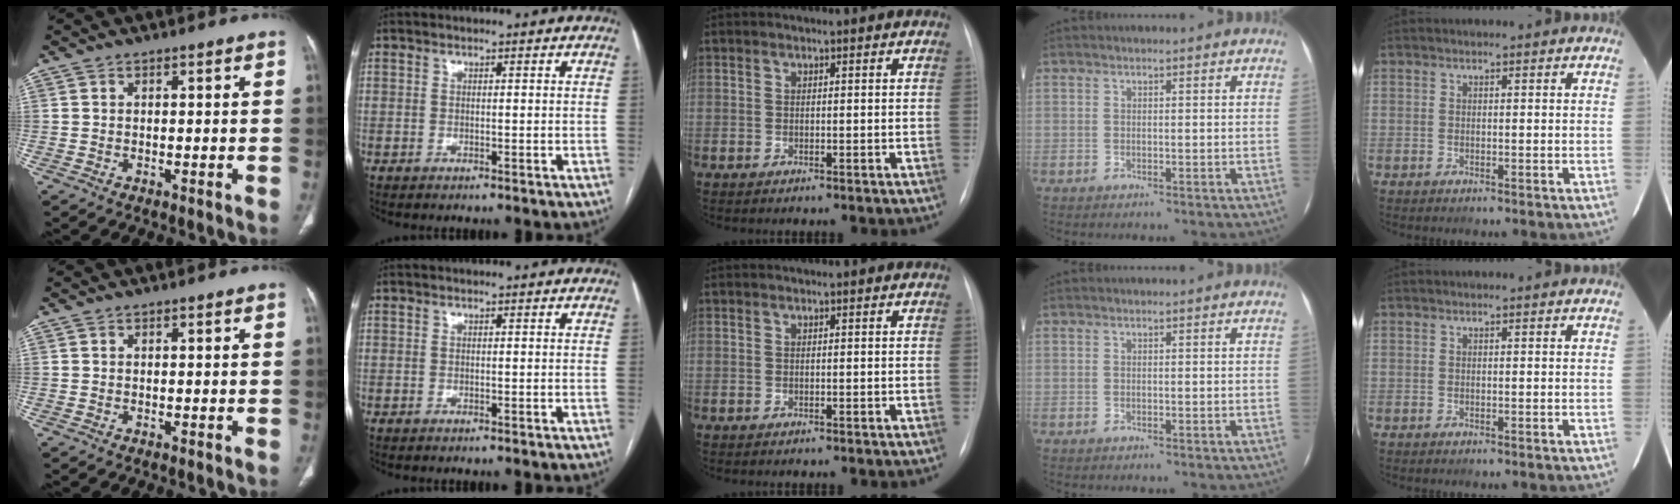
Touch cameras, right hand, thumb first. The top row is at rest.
{}